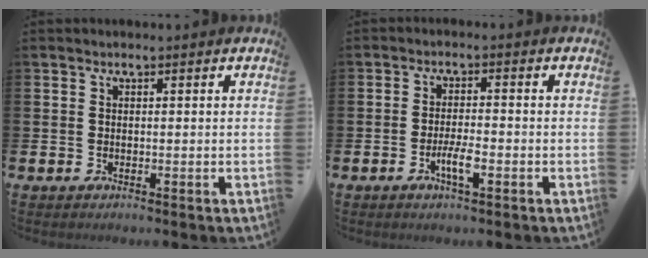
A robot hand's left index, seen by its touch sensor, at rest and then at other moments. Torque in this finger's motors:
{"motor_torque": [0.48, 0.41, 0.38, 0.11]}